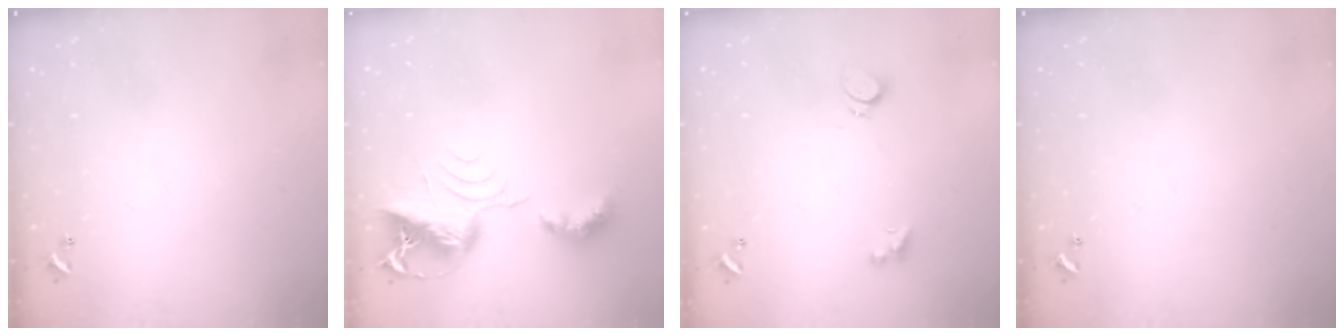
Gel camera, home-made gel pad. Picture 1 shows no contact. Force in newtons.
{"total": 8.0, "press": 8.0, "slide": 1.0}
{"total": 2.6, "press": 2.5, "slide": 0.8}
{"total": 0.0}